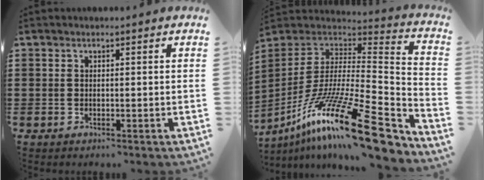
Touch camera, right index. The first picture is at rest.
{"total": 23.1, "force": [-14.4, 4.7, 17.5], "torque": [-0.291, 0.028, -0.244]}